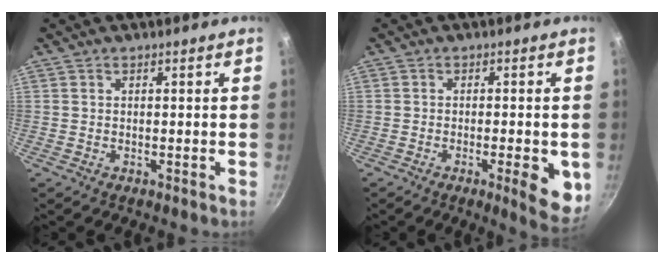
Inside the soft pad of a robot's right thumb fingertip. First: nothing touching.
{"total": 8.0, "force": [-2.3, 2.4, 7.3], "torque": [-0.080, 0.004, -0.026]}